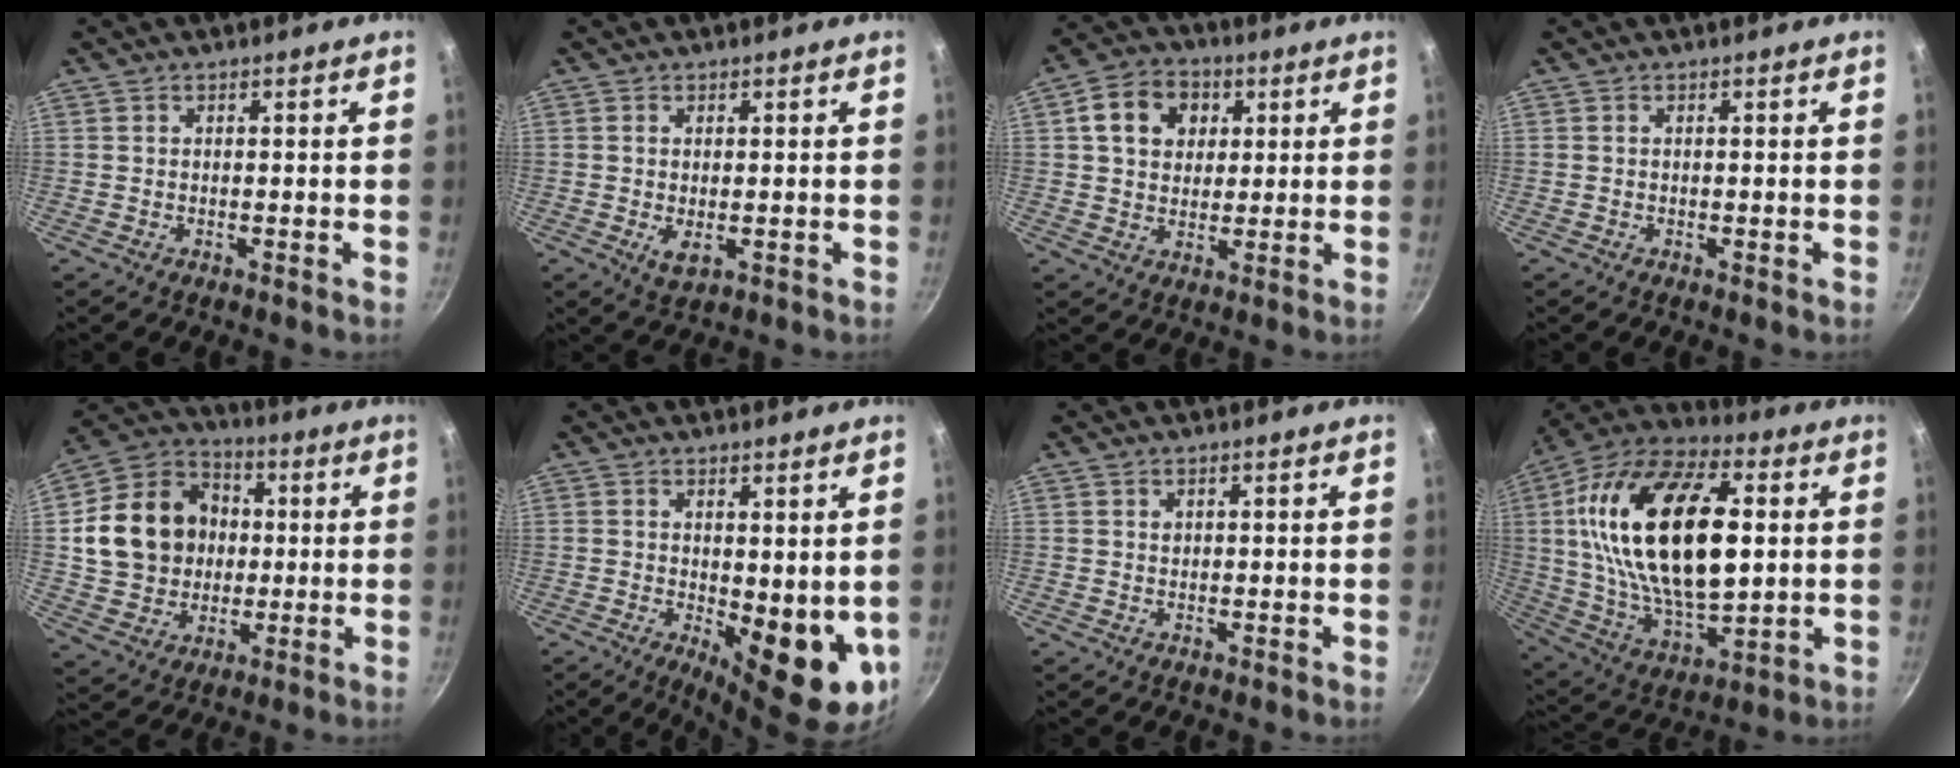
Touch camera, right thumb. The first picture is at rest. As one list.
[{"total": 3.0, "force": [-0.4, 1.5, 2.5], "torque": [-0.046, -0.011, 0.000]}, {"total": 10.2, "force": [3.1, 8.1, 5.4], "torque": [-0.070, 0.007, 0.042]}, {"total": 0.0}, {"total": 18.3, "force": [1.4, 15.5, 9.6], "torque": [-0.140, 0.025, 0.027]}, {"total": 11.5, "force": [-0.4, 5.1, 10.3], "torque": [-0.119, -0.018, 0.007]}, {"total": 0.7, "force": [0.4, 0.5, 0.2], "torque": [-0.001, -0.001, 0.006]}, {"total": 30.4, "force": [4.5, 16.2, 25.4], "torque": [-0.459, 0.005, 0.078]}]